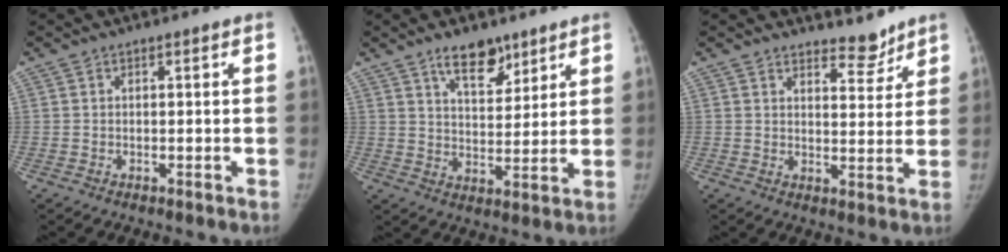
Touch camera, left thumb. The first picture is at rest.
{"total": 8.5, "force": [6.0, 3.9, 4.6], "torque": [-0.044, -0.041, 0.101]}
{"total": 4.9, "force": [4.5, 1.7, 1.1], "torque": [0.006, -0.040, 0.069]}